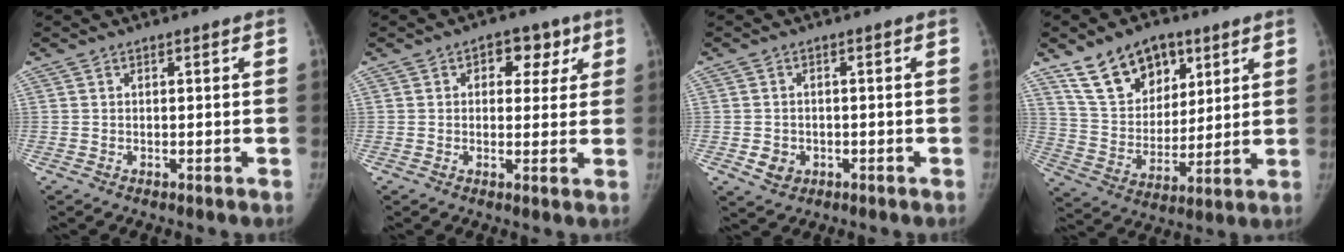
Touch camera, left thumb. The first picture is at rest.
{"total": 6.6, "force": [2.7, 4.6, 3.9], "torque": [-0.007, -0.003, 0.029]}
{"total": 3.5, "force": [-1.0, 3.0, 1.5], "torque": [-0.016, 0.003, -0.009]}
{"total": 15.4, "force": [9.3, 9.9, 7.2], "torque": [-0.084, -0.036, 0.173]}